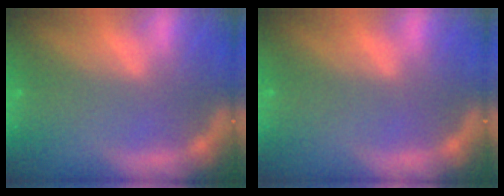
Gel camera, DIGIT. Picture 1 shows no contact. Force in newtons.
{"total": 0.0}